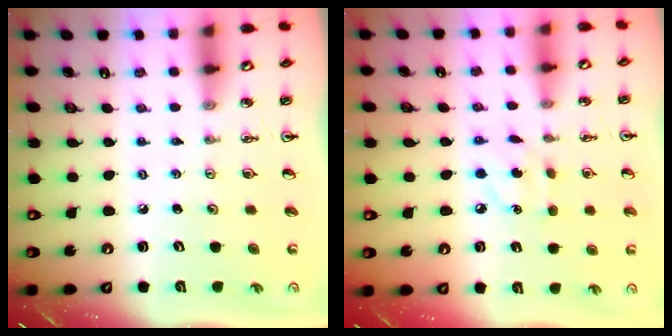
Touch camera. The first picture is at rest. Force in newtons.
{"total": 4.4, "press": 4.3, "slide": 0.5}